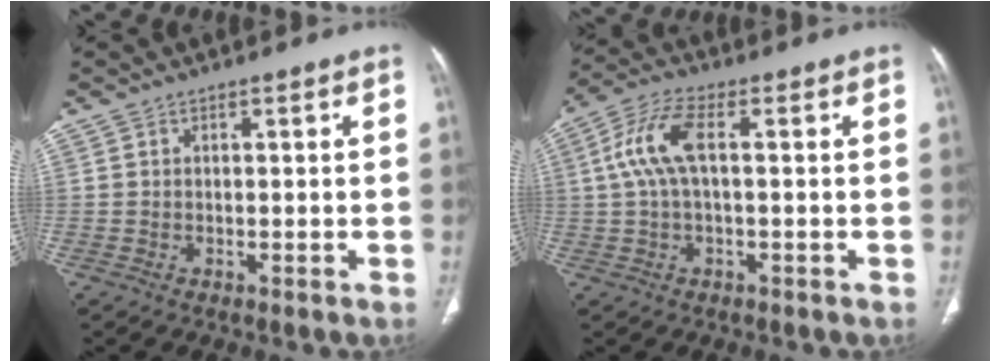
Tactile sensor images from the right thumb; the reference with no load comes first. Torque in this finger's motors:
{"motor_torque": [0.99, 2.04, 1.03, -0.55, 0.13]}